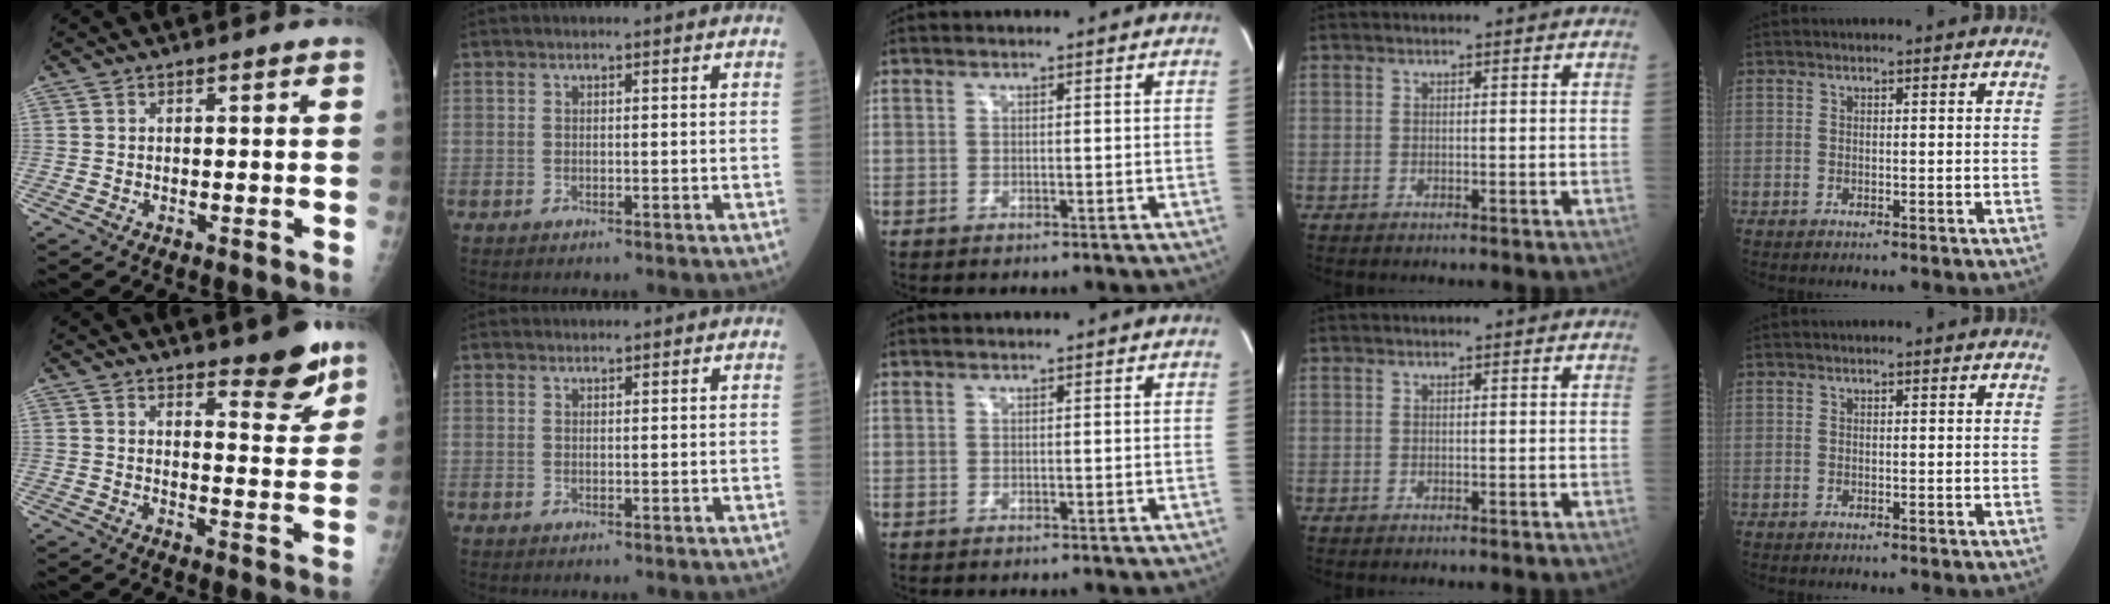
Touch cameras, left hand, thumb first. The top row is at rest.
{"thumb": {"total": 8.1, "force": [6.2, 2.0, 4.9], "torque": [-0.042, -0.050, 0.091]}, "index": {"total": 0.7, "force": [0.7, 0.0, -0.1], "torque": [-0.005, 0.001, 0.014]}}